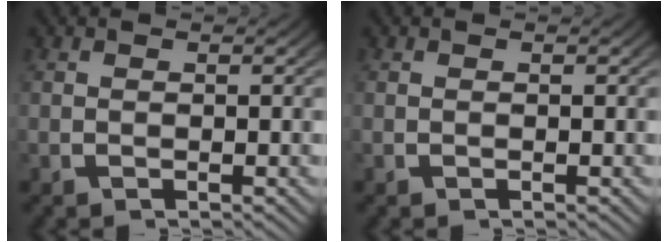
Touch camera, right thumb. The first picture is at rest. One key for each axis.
{"total": 0.0}